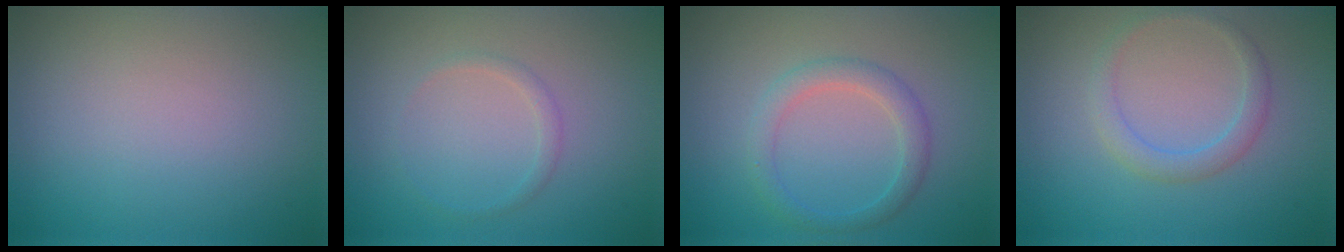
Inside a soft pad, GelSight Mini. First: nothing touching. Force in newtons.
{"total": 0.9, "press": 0.9, "slide": 0.0}
{"total": 2.4, "press": 2.4, "slide": 0.1}
{"total": 1.9, "press": 1.9, "slide": 0.1}